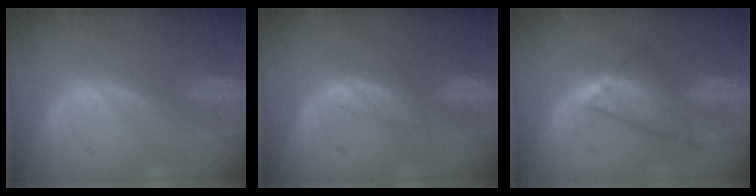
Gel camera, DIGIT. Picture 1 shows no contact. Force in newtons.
{"total": 2.3, "press": 2.3, "slide": 0.2}
{"total": 6.6, "press": 6.3, "slide": 1.8}